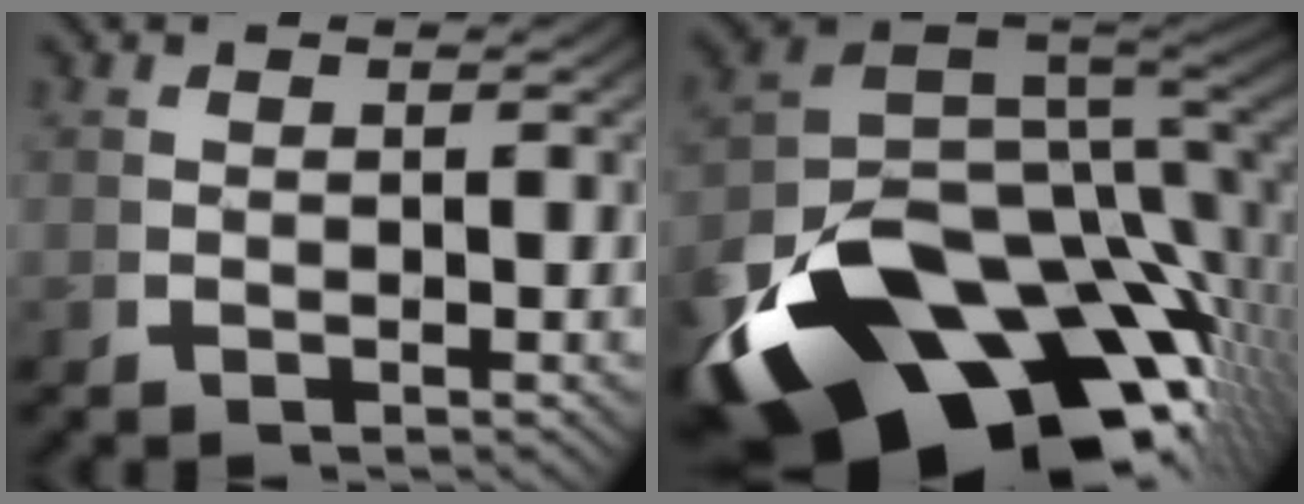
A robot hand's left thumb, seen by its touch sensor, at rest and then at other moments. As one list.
[{"total": 25.3, "force": [-6.3, 14.6, 19.7], "torque": [-0.351, -0.062, -0.071]}]